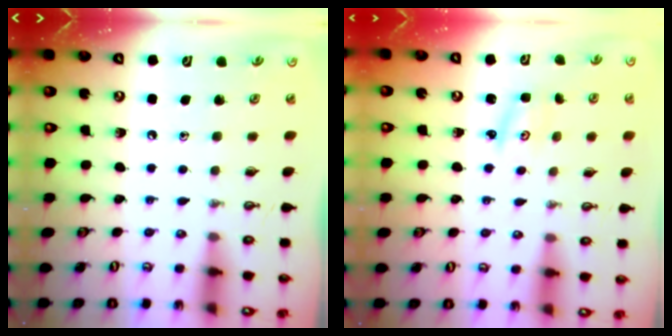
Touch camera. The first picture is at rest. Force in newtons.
{"total": 1.8, "press": 1.8, "slide": 0.3}